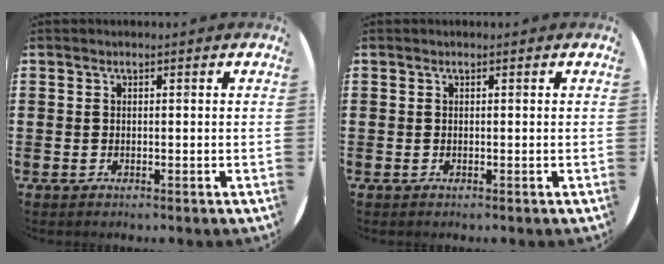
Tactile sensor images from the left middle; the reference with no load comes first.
{"total": 0.0}